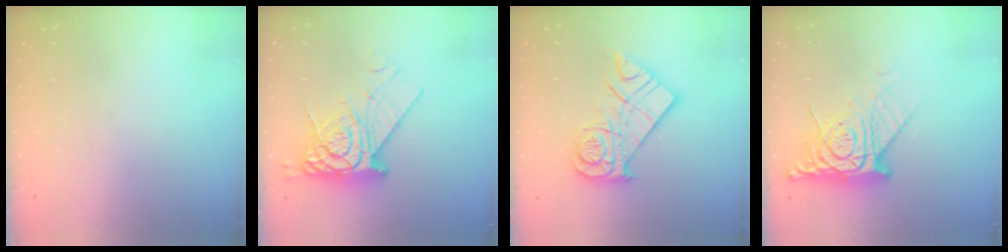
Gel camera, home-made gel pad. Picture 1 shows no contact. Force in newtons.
{"total": 12.6, "press": 12.5, "slide": 1.4}
{"total": 16.2, "press": 16.1, "slide": 1.6}
{"total": 12.1, "press": 12.0, "slide": 1.4}